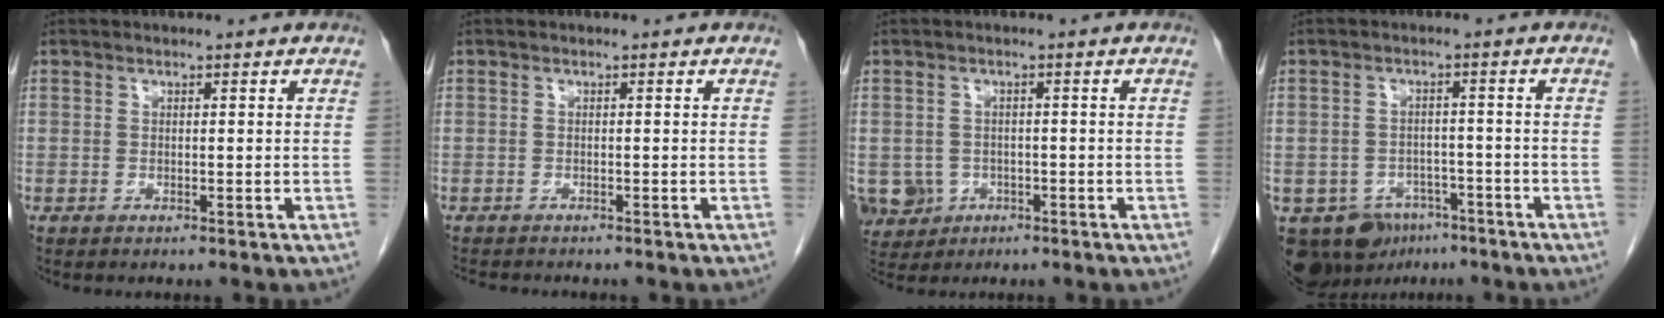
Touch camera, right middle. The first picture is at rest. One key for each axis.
{"total": 3.1, "fx": -2.9, "fy": 0.5, "fz": 1.1, "tx": -0.014, "ty": -0.007, "tz": -0.042}
{"total": 5.8, "fx": -2.3, "fy": 5.2, "fz": 1.3, "tx": -0.034, "ty": 0.001, "tz": -0.029}
{"total": 10.0, "fx": -6.5, "fy": 6.9, "fz": 3.4, "tx": -0.064, "ty": 0.002, "tz": -0.090}